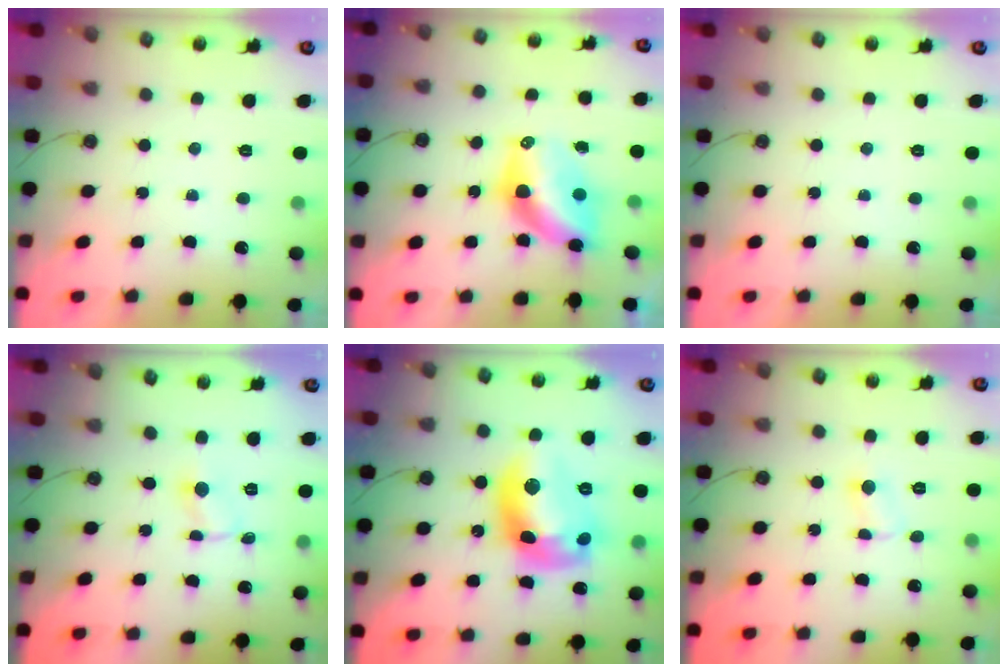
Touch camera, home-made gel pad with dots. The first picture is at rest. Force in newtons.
{"total": 10.9, "press": 10.3, "slide": 3.6}
{"total": 0.0}
{"total": 0.7, "press": 0.7, "slide": 0.1}
{"total": 16.6, "press": 16.6, "slide": 1.0}
{"total": 2.5, "press": 2.4, "slide": 0.8}